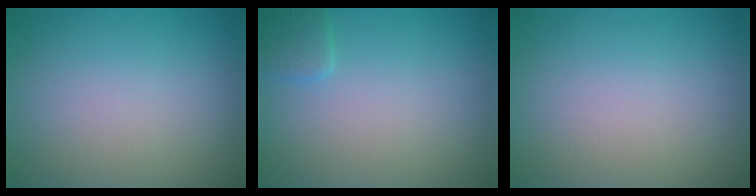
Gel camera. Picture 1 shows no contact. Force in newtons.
{"total": 1.3, "press": 1.3, "slide": 0.1}
{"total": 0.0}